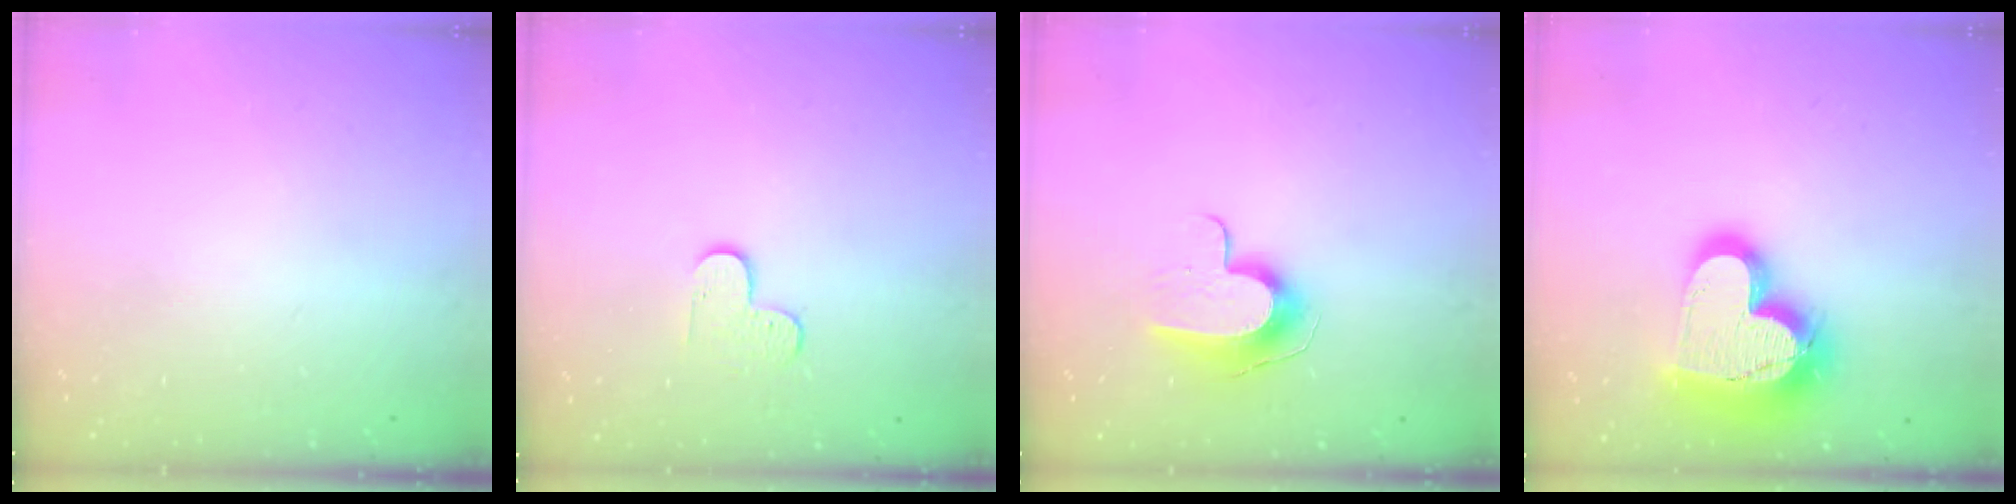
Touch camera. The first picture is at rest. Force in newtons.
{"total": 3.8, "press": 3.8, "slide": 0.4}
{"total": 9.6, "press": 9.6, "slide": 0.3}
{"total": 23.1, "press": 23.0, "slide": 1.8}